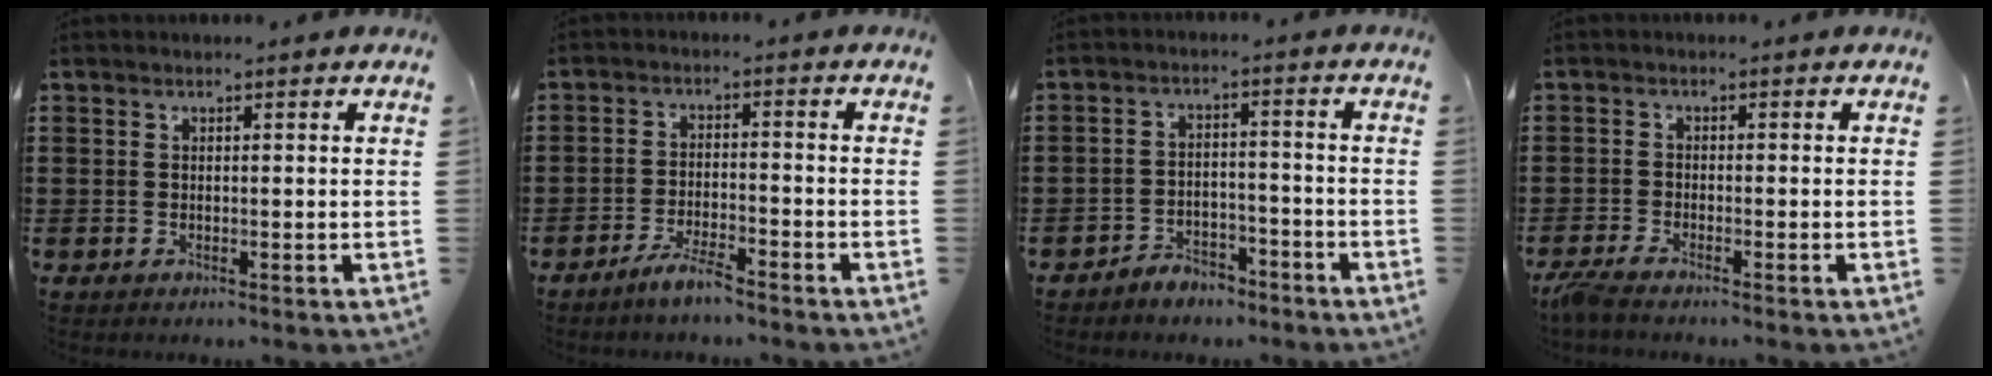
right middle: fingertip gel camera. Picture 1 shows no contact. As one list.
[{"total": 4.0, "force": [-3.3, 0.5, 2.1], "torque": [-0.049, 0.001, -0.066]}, {"total": 3.8, "force": [-3.7, 1.0, 0.2], "torque": [-0.008, 0.007, -0.077]}, {"total": 2.2, "force": [-1.9, 0.0, 1.1], "torque": [-0.040, -0.007, -0.043]}]